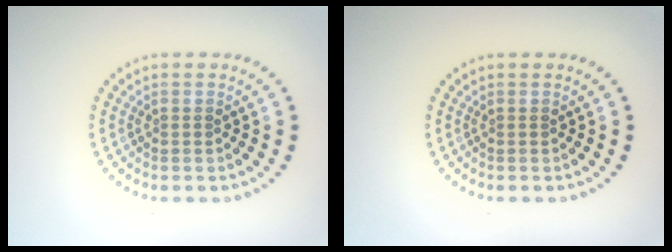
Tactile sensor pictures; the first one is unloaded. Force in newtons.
{"total": 0.0}